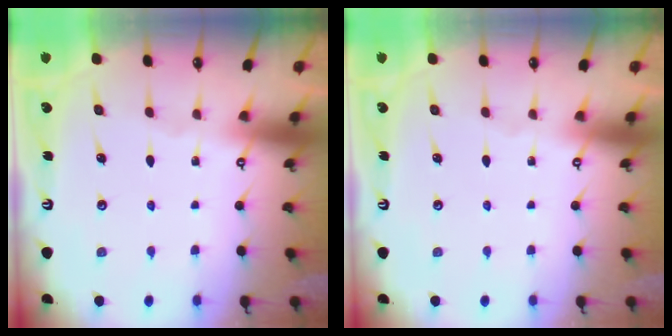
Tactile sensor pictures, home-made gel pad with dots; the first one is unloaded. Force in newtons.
{"total": 0.0}